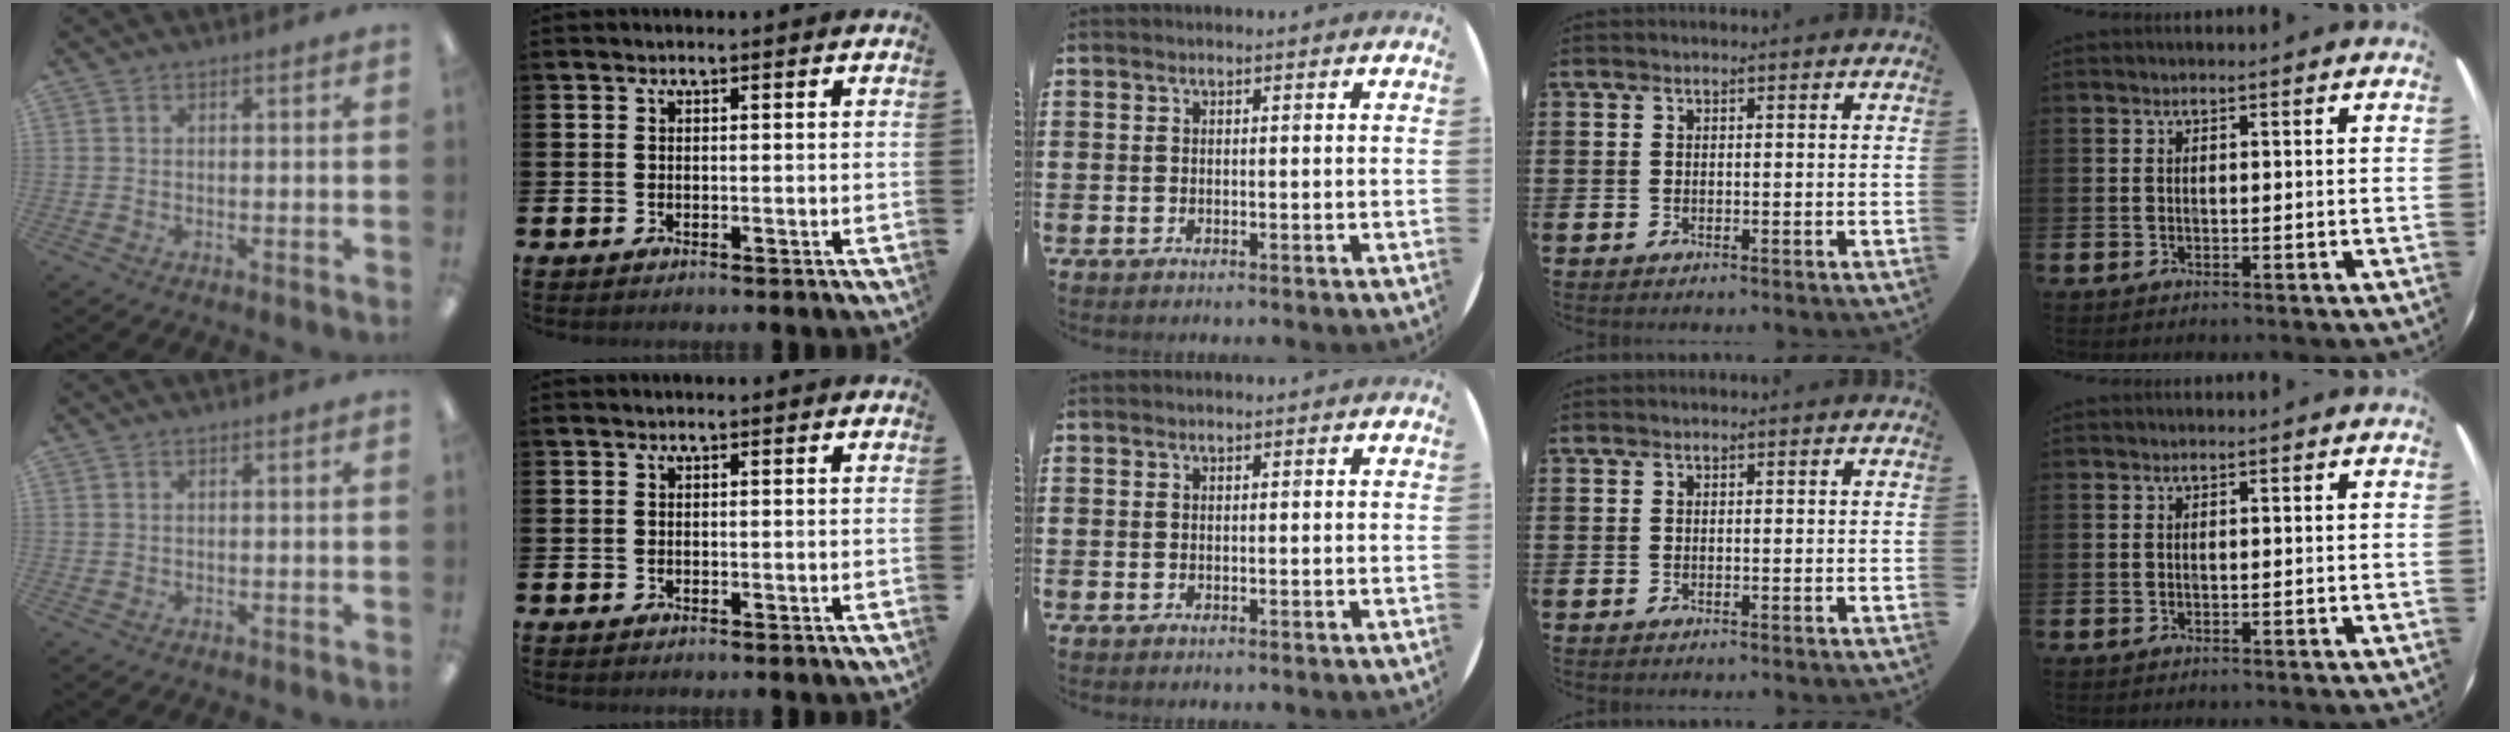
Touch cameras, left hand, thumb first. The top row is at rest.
{"thumb": {"total": 0.9, "force": [0.4, 0.8, 0.0], "torque": [-0.001, 0.004, 0.006]}}